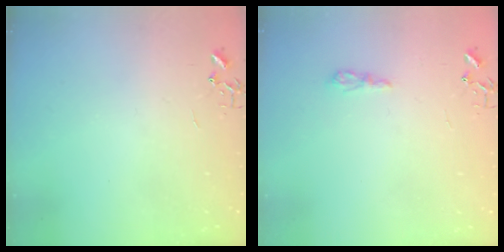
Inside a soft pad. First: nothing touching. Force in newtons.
{"total": 6.3, "press": 6.2, "slide": 0.8}